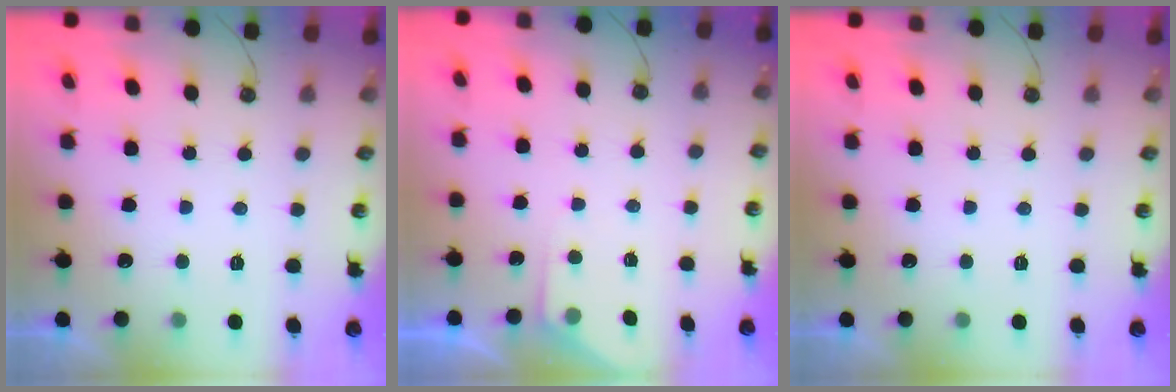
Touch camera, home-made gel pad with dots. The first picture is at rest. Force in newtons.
{"total": 3.6, "press": 3.6, "slide": 0.3}
{"total": 0.0}